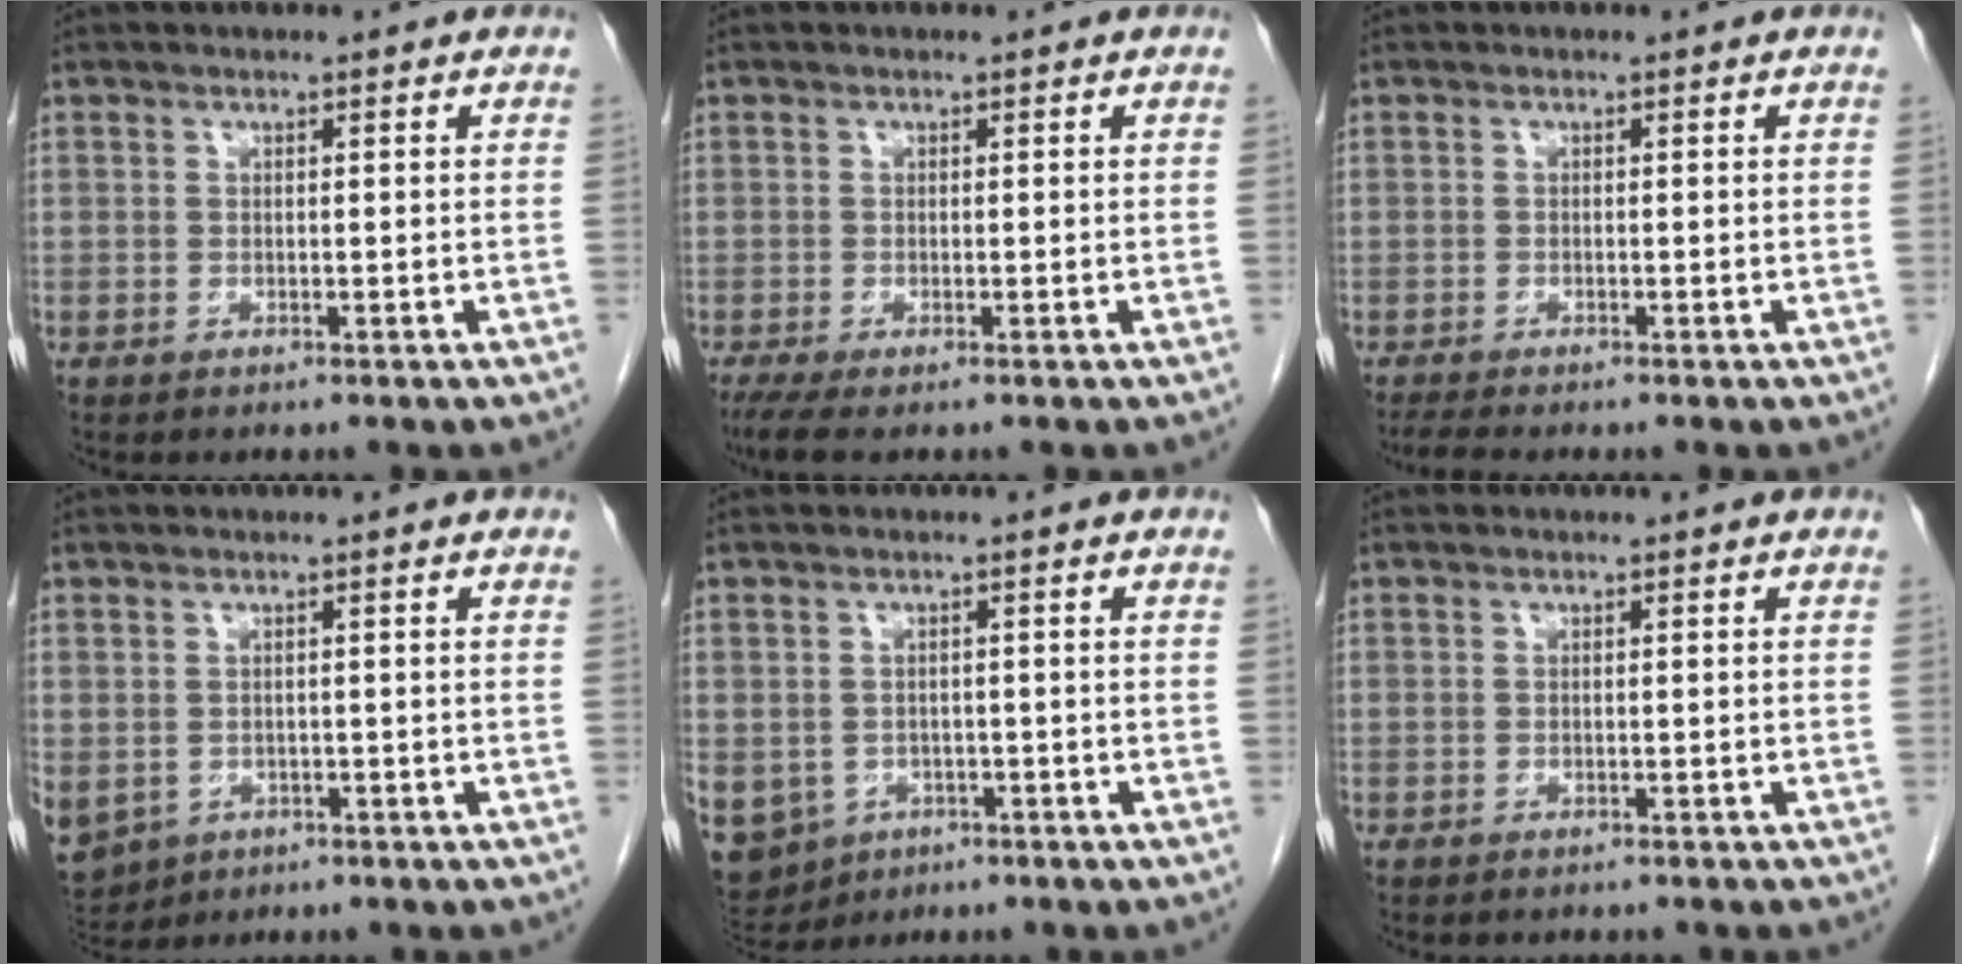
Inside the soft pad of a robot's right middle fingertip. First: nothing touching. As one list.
[{"total": 2.9, "force": [-1.9, 0.5, 2.1], "torque": [-0.044, -0.011, -0.037]}, {"total": 2.1, "force": [-1.9, -0.2, 0.9], "torque": [-0.024, -0.008, -0.035]}, {"total": 12.8, "force": [-4.6, 10.8, 5.2], "torque": [-0.177, -0.014, -0.057]}, {"total": 16.3, "force": [-6.6, 13.8, 5.6], "torque": [-0.210, -0.005, -0.082]}, {"total": 3.5, "force": [-3.1, 1.0, 1.3], "torque": [-0.020, -0.004, -0.034]}]